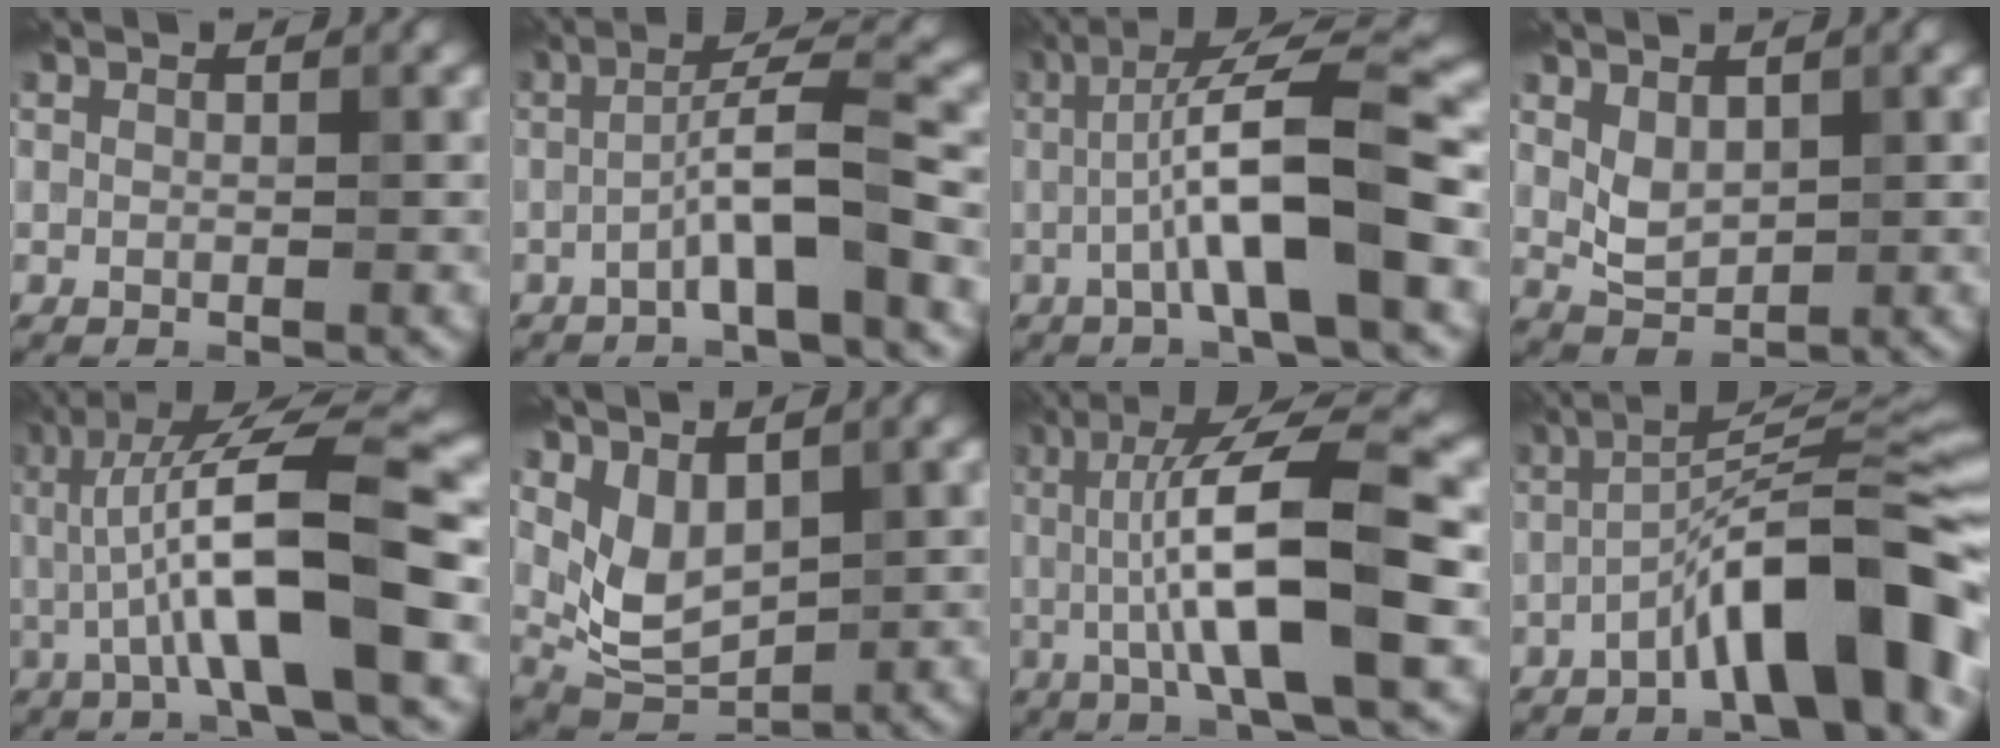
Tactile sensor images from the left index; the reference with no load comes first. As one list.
[{"total": 5.1, "force": [-1.8, 0.2, 4.8], "torque": [-0.077, 0.025, -0.041]}, {"total": 8.7, "force": [-1.0, 1.2, 8.5], "torque": [-0.133, 0.019, -0.021]}, {"total": 2.2, "force": [1.0, 1.4, 1.4], "torque": [-0.028, -0.002, 0.025]}, {"total": 10.7, "force": [-0.4, 2.0, 10.5], "torque": [-0.173, 0.016, -0.009]}, {"total": 4.1, "force": [1.7, 2.4, 2.8], "torque": [-0.054, -0.011, 0.039]}, {"total": 11.0, "force": [-0.1, 2.5, 10.8], "torque": [-0.171, 0.012, -0.006]}, {"total": 10.5, "force": [-4.8, 1.8, 9.2], "torque": [-0.132, 0.031, -0.083]}]